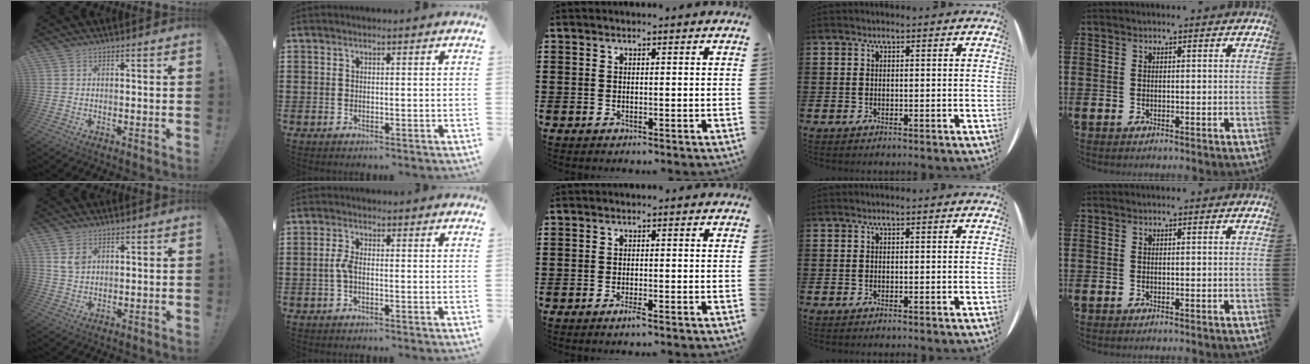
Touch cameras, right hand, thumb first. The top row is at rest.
{"thumb": {"total": 4.4, "force": [2.2, 2.9, 2.5], "torque": [-0.038, -0.006, 0.041]}, "index": {"total": 2.7, "force": [-0.6, 1.0, 2.4], "torque": [-0.062, -0.002, -0.016]}, "middle": {"total": 1.3, "force": [-0.9, 0.1, 1.0], "torque": [-0.018, -0.003, -0.015]}}